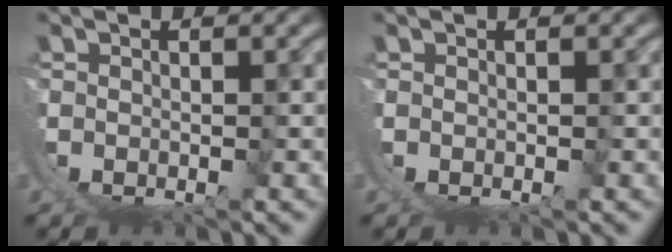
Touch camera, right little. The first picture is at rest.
{"total": 0.0}